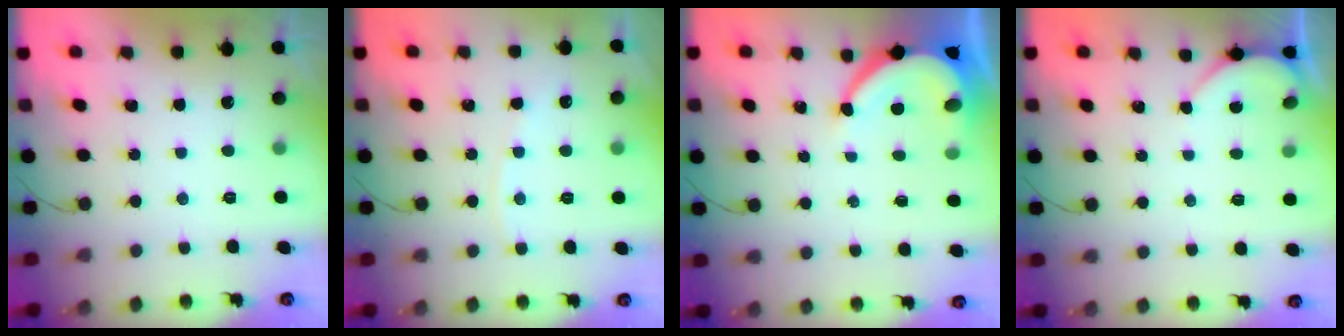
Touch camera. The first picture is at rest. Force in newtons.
{"total": 2.0, "press": 2.0, "slide": 0.4}
{"total": 8.6, "press": 8.6, "slide": 1.2}
{"total": 3.0, "press": 3.0, "slide": 0.2}